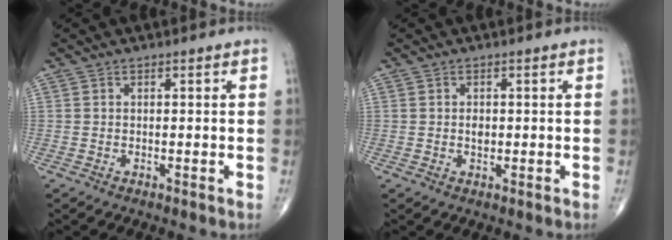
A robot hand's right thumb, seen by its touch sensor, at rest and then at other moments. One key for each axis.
{"total": 1.5, "fx": 0.1, "fy": 1.0, "fz": 1.1, "tx": -0.015, "ty": 0.000, "tz": 0.001}